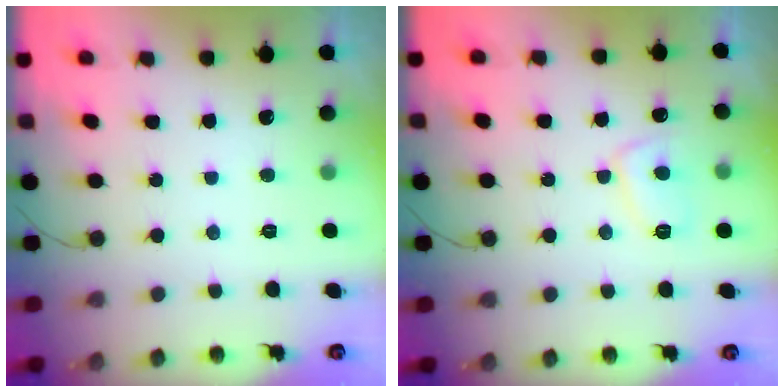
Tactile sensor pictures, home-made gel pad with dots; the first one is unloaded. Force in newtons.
{"total": 7.2, "press": 7.2, "slide": 0.7}